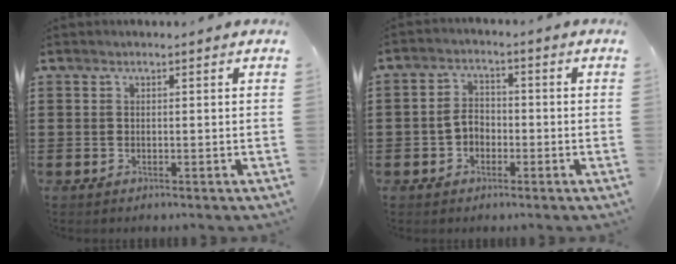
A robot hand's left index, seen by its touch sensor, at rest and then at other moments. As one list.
[{"total": 3.6, "force": [-1.1, 2.6, 2.2], "torque": [-0.053, 0.004, -0.026]}]